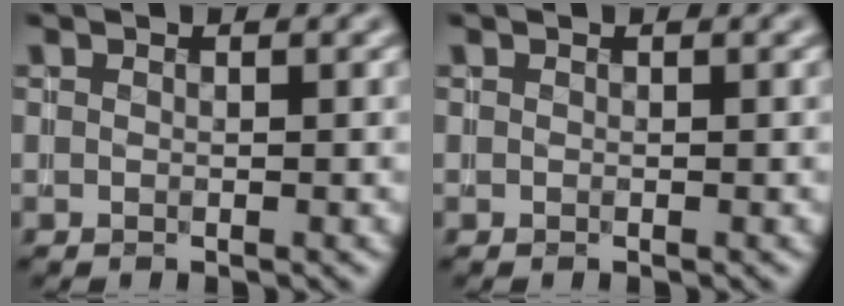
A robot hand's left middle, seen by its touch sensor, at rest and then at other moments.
{"total": 0.0}